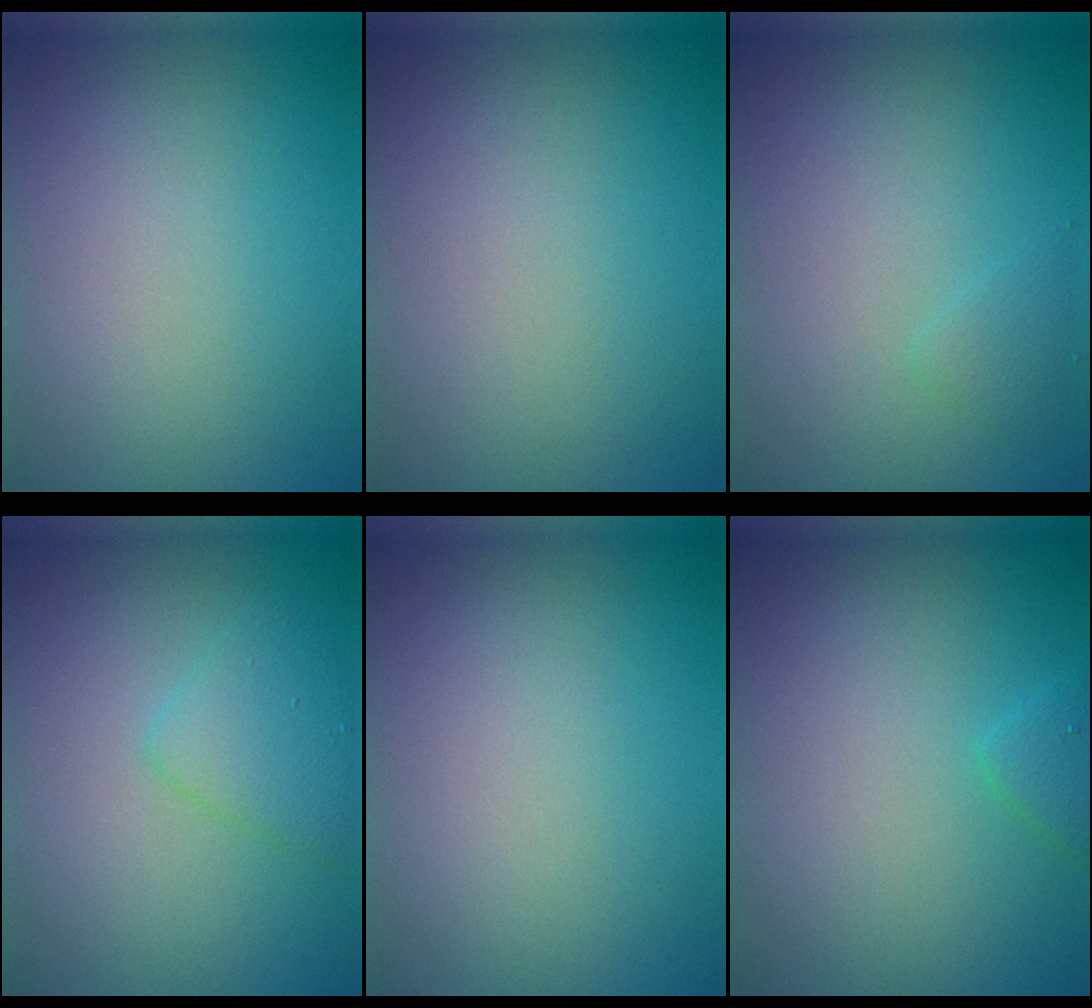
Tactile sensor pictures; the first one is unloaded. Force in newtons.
{"total": 0.0}
{"total": 1.0, "press": 1.0, "slide": 0.1}
{"total": 2.6, "press": 2.6, "slide": 0.0}
{"total": 0.0}
{"total": 1.4, "press": 1.4, "slide": 0.1}